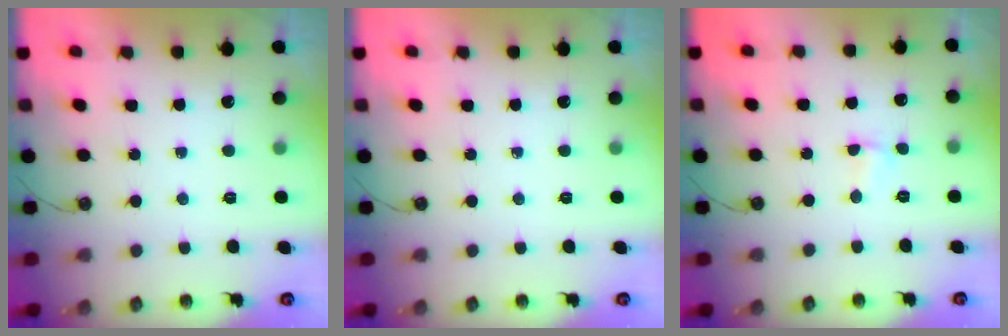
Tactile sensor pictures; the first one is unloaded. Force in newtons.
{"total": 0.0}
{"total": 1.7, "press": 1.5, "slide": 0.8}